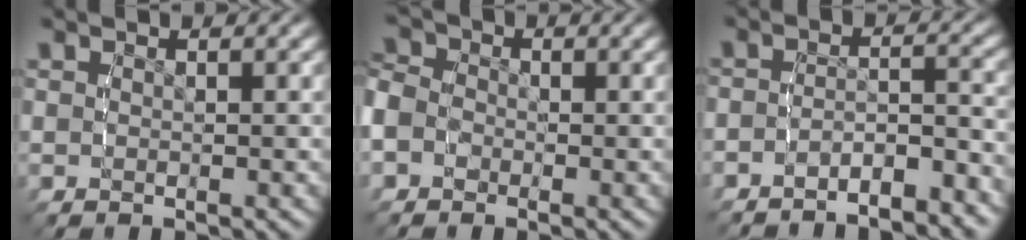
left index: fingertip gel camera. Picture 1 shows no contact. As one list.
[{"total": 5.2, "force": [-0.3, 4.9, 1.8], "torque": [-0.053, 0.001, -0.021]}, {"total": 6.9, "force": [-6.4, 2.2, 1.3], "torque": [-0.020, -0.015, -0.102]}]